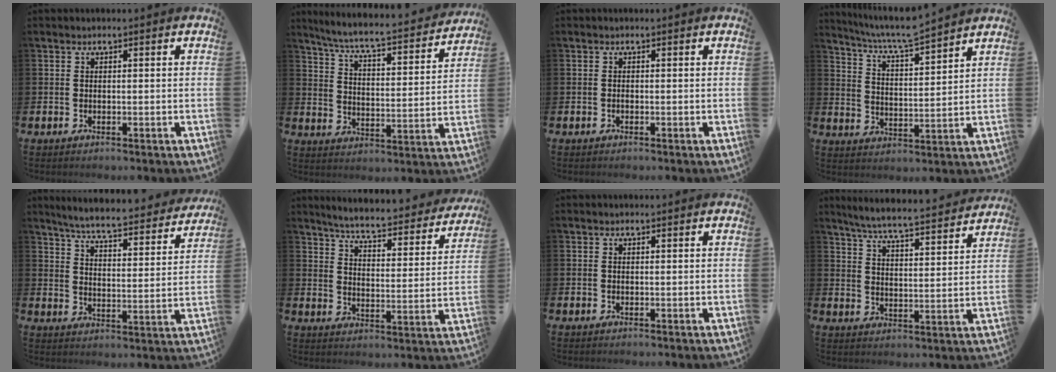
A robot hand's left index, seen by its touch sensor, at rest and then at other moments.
{"total": 6.5, "force": [5.9, 0.3, 2.6], "torque": [-0.082, -0.046, 0.097]}
{"total": 0.0}
{"total": 6.9, "force": [6.6, 0.0, 2.1], "torque": [-0.067, -0.042, 0.114]}
{"total": 6.3, "force": [5.9, 0.1, 2.1], "torque": [-0.063, -0.048, 0.097]}
{"total": 5.6, "force": [5.3, 0.2, 1.7], "torque": [-0.056, -0.046, 0.085]}
{"total": 0.0}
{"total": 6.4, "force": [6.1, 0.1, 2.1], "torque": [-0.068, -0.045, 0.104]}